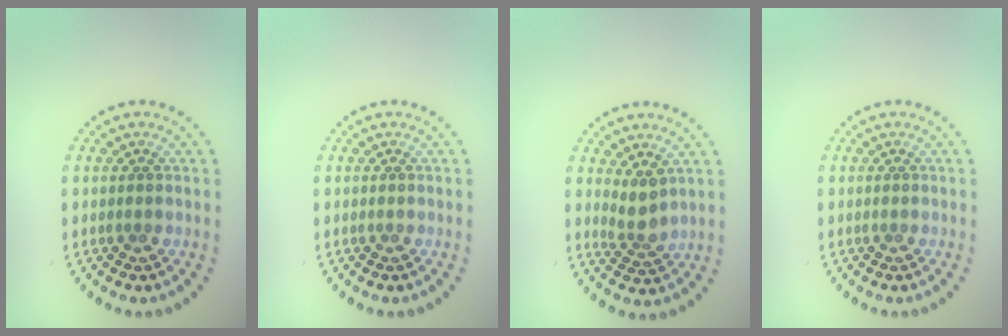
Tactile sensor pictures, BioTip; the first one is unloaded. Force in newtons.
{"total": 0.0}
{"total": 2.2, "press": 1.7, "slide": 1.4}
{"total": 0.0}